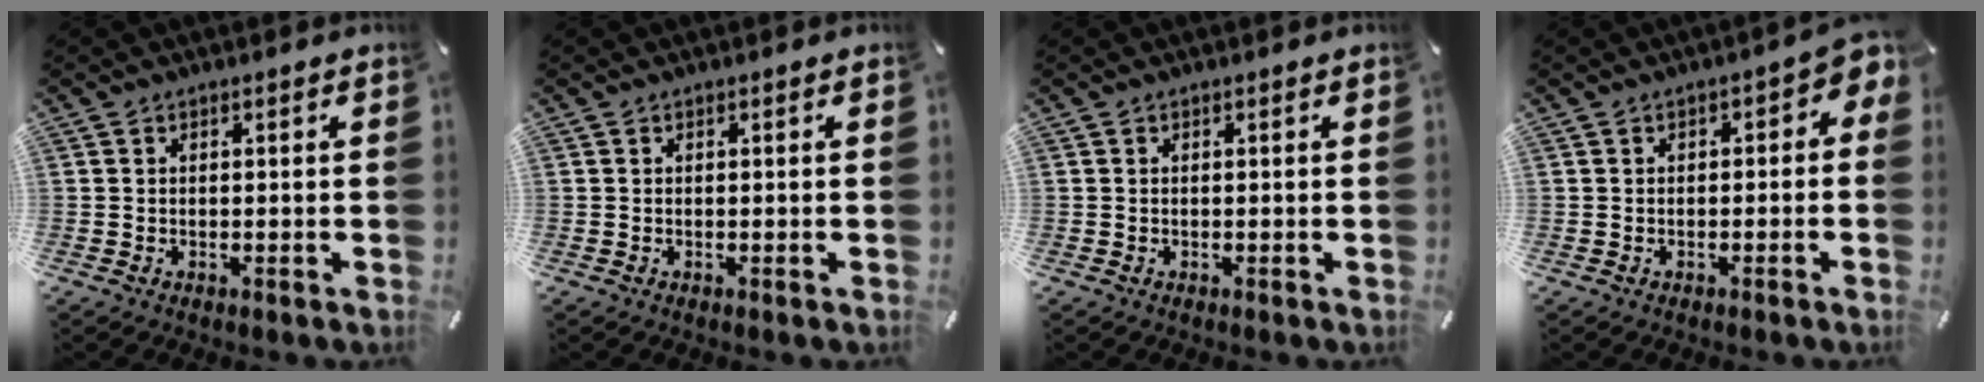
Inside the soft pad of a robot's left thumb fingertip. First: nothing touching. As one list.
[{"total": 0.0}, {"total": 0.0}, {"total": 3.1, "force": [-0.6, 1.9, 2.3], "torque": [-0.038, 0.010, -0.014]}]